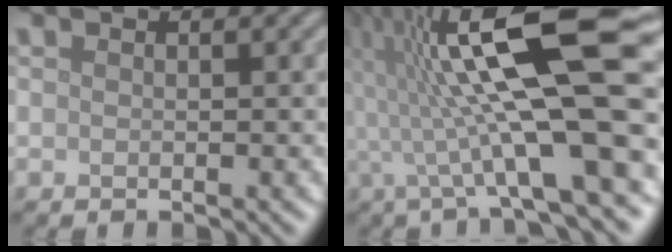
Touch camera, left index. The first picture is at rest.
{"total": 16.4, "force": [1.3, 3.8, 15.9], "torque": [-0.267, 0.026, 0.020]}